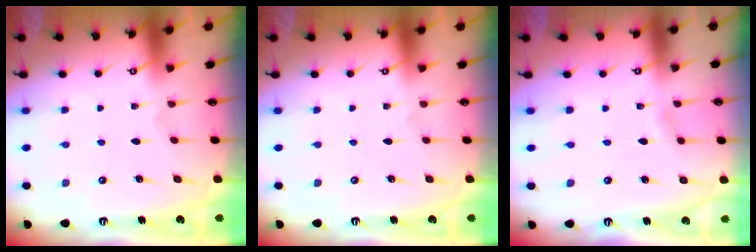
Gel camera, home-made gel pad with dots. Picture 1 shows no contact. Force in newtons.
{"total": 0.0}
{"total": 1.3, "press": 1.3, "slide": 0.2}